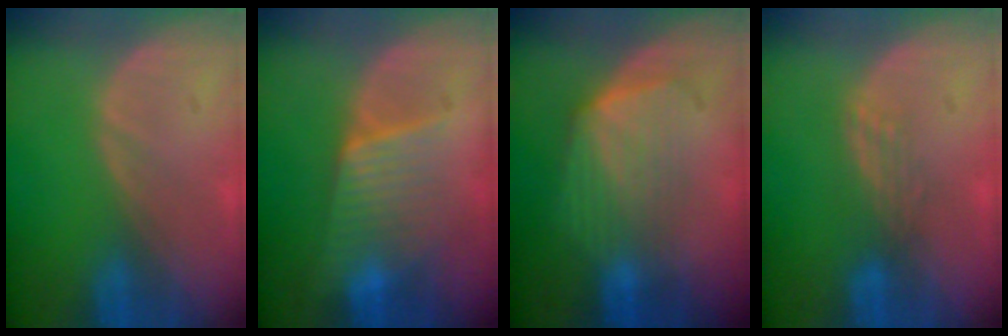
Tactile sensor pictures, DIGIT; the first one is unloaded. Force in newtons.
{"total": 6.3, "press": 6.2, "slide": 0.8}
{"total": 7.1, "press": 6.5, "slide": 2.9}
{"total": 3.0, "press": 2.5, "slide": 1.7}